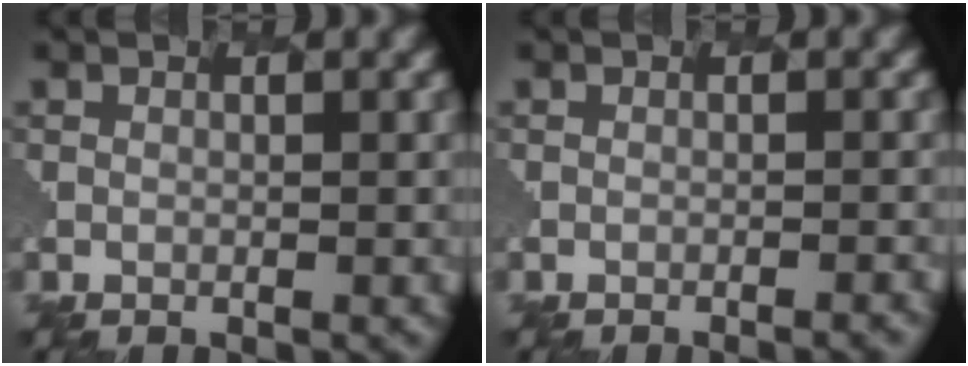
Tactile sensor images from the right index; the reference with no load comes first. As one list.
[{"total": 1.7, "force": [-1.1, 0.5, 1.2], "torque": [-0.001, 0.011, -0.017]}]